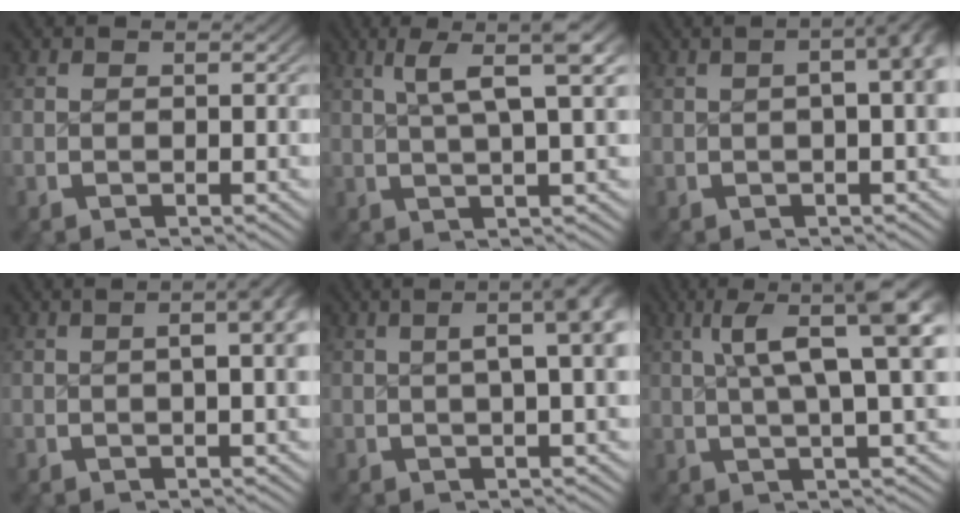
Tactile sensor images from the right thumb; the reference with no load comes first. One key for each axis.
{"total": 7.1, "fx": 2.2, "fy": 2.4, "fz": 6.3, "tx": -0.085, "ty": 0.011, "tz": 0.034}
{"total": 7.2, "fx": 1.5, "fy": 3.6, "fz": 6.1, "tx": -0.054, "ty": 0.028, "tz": 0.006}
{"total": 7.9, "fx": 2.2, "fy": 3.8, "fz": 6.6, "tx": -0.050, "ty": 0.035, "tz": 0.012}
{"total": 8.0, "fx": 2.4, "fy": 3.5, "fz": 6.8, "tx": -0.067, "ty": 0.032, "tz": 0.020}
{"total": 10.9, "fx": 3.1, "fy": 4.7, "fz": 9.4, "tx": -0.123, "ty": 0.003, "tz": 0.042}